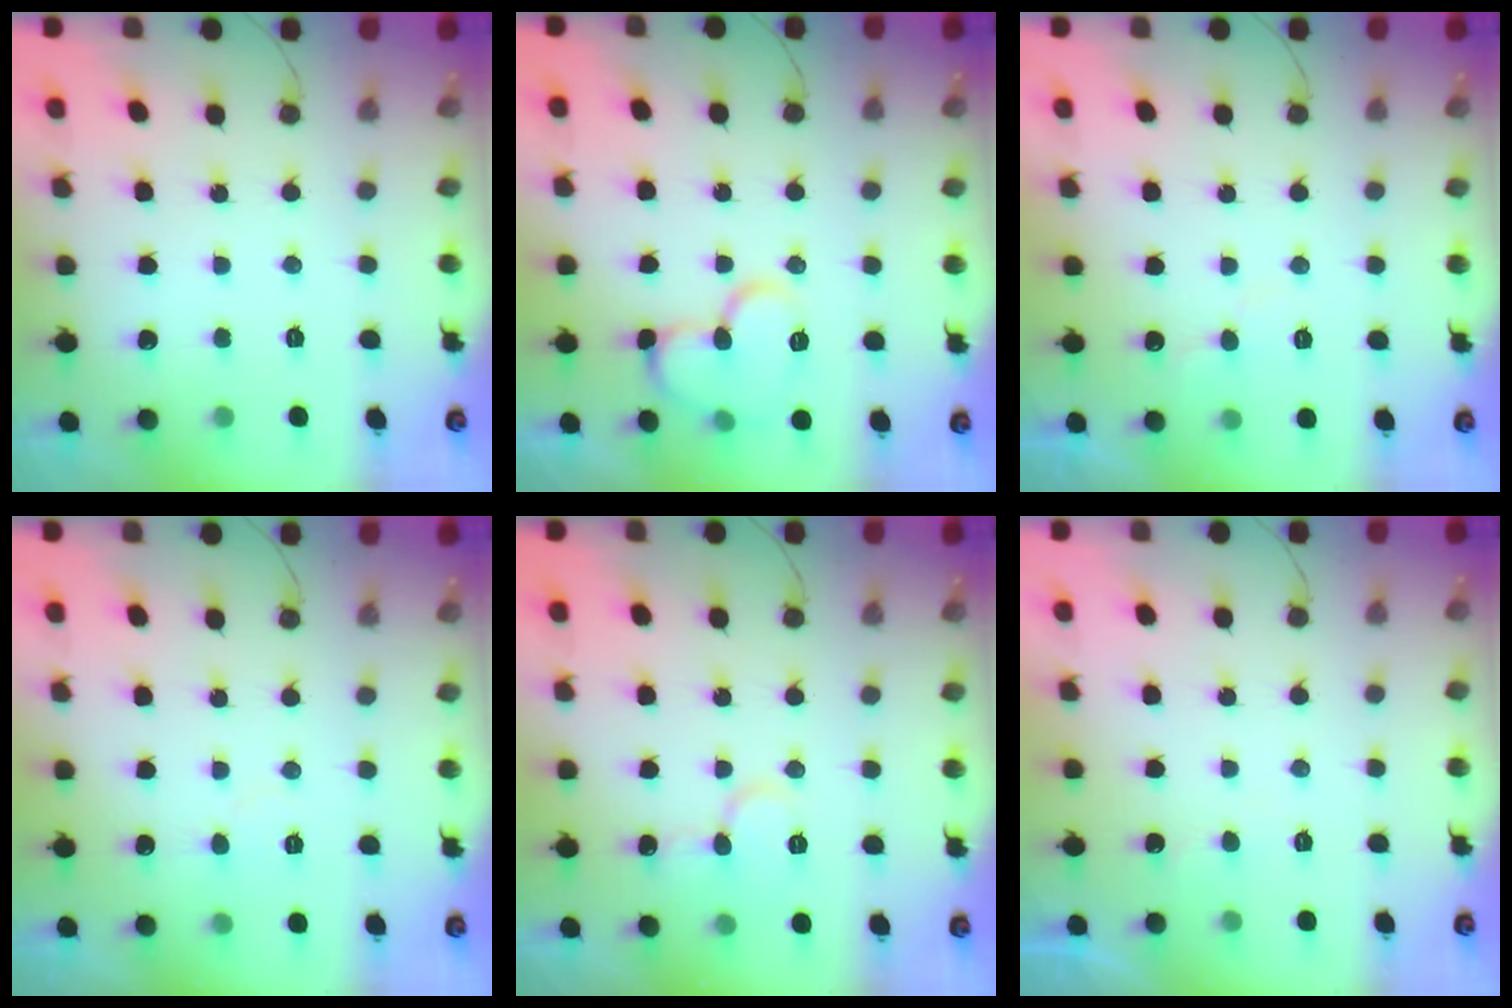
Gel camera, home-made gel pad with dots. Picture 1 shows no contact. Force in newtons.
{"total": 11.3, "press": 11.3, "slide": 0.6}
{"total": 6.1, "press": 6.1, "slide": 0.4}
{"total": 3.5, "press": 3.4, "slide": 0.3}
{"total": 8.1, "press": 8.0, "slide": 1.1}
{"total": 2.6, "press": 2.6, "slide": 0.3}